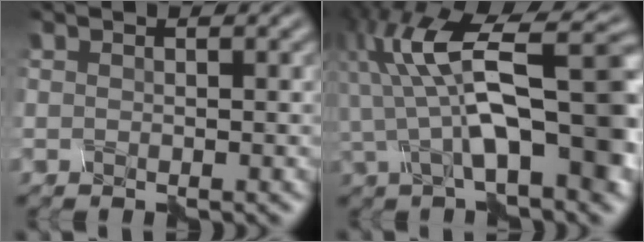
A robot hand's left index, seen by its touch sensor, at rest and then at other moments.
{"total": 12.4, "force": [-0.8, 5.0, 11.3], "torque": [-0.180, 0.027, -0.019]}